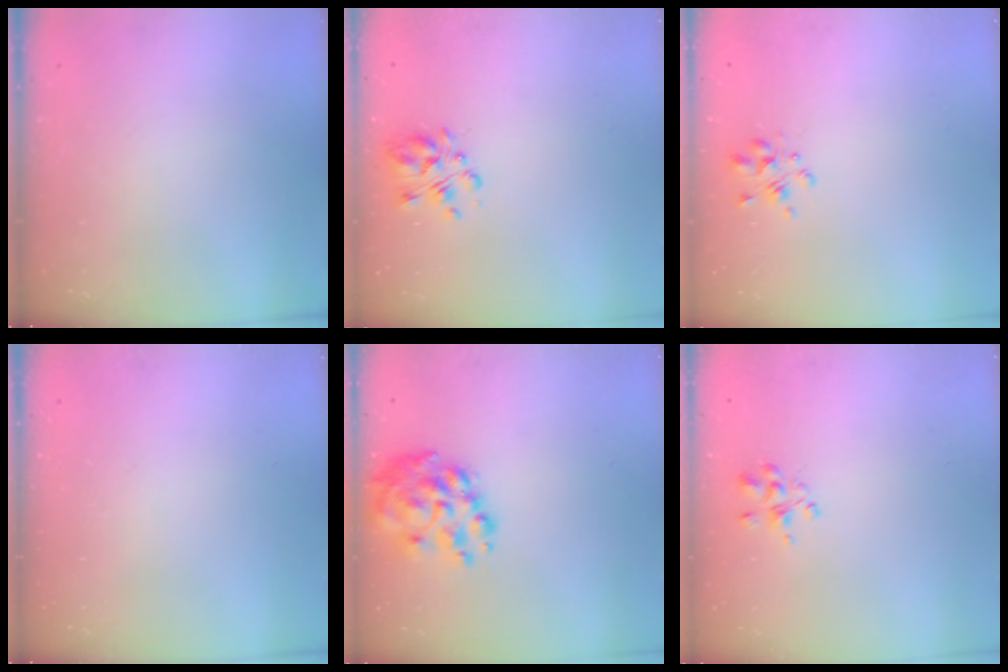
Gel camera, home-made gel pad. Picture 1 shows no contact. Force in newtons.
{"total": 4.8, "press": 4.6, "slide": 1.4}
{"total": 2.4, "press": 2.3, "slide": 0.7}
{"total": 0.0}
{"total": 11.5, "press": 11.0, "slide": 3.3}
{"total": 3.7, "press": 3.4, "slide": 1.4}